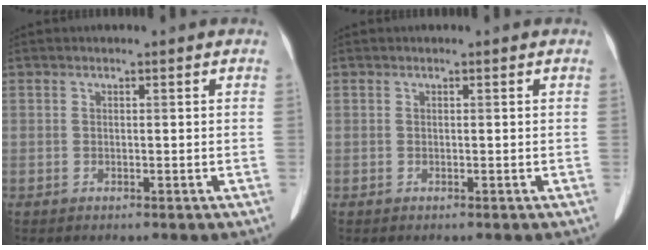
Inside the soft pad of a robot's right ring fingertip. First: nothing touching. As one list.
[{"total": 0.0}]